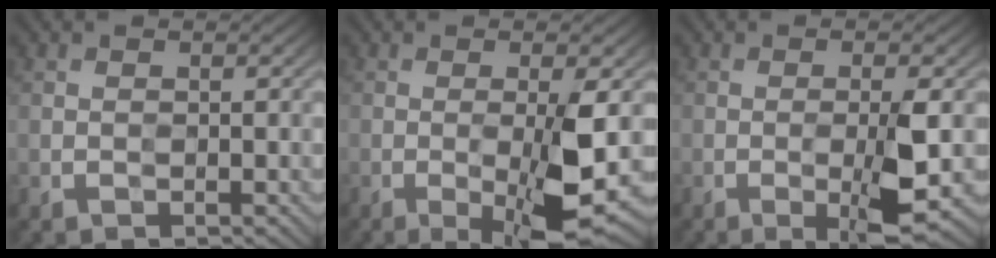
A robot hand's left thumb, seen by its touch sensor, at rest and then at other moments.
{"total": 8.1, "force": [-2.4, 1.4, 7.6], "torque": [-0.109, 0.007, -0.028]}
{"total": 5.1, "force": [-1.6, 0.5, 4.8], "torque": [-0.072, 0.006, -0.023]}